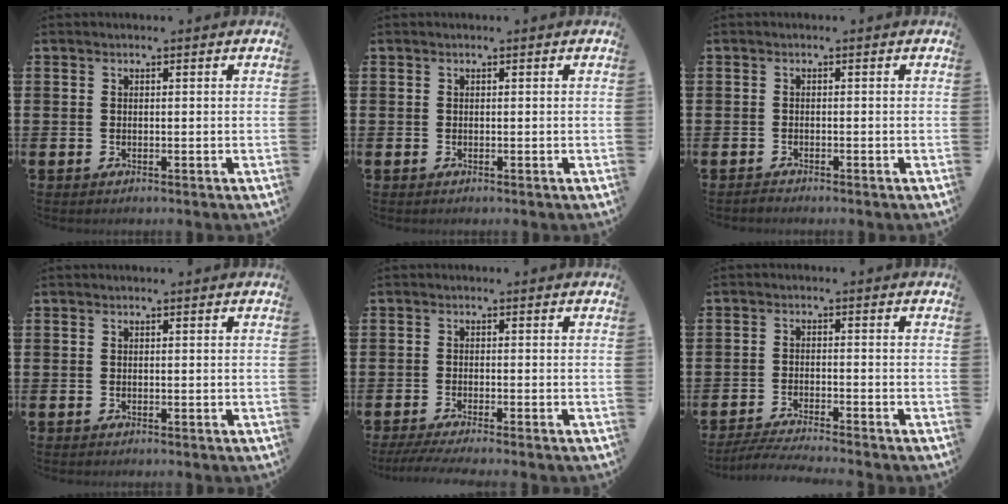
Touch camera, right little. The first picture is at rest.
{"total": 0.0}
{"total": 0.8, "force": [-0.8, 0.1, 0.1], "torque": [-0.004, -0.003, -0.016]}
{"total": 0.0}
{"total": 2.1, "force": [-1.6, 0.0, 1.4], "torque": [-0.020, -0.001, -0.029]}
{"total": 3.0, "force": [-2.8, -0.2, 1.0], "torque": [-0.015, -0.001, -0.055]}